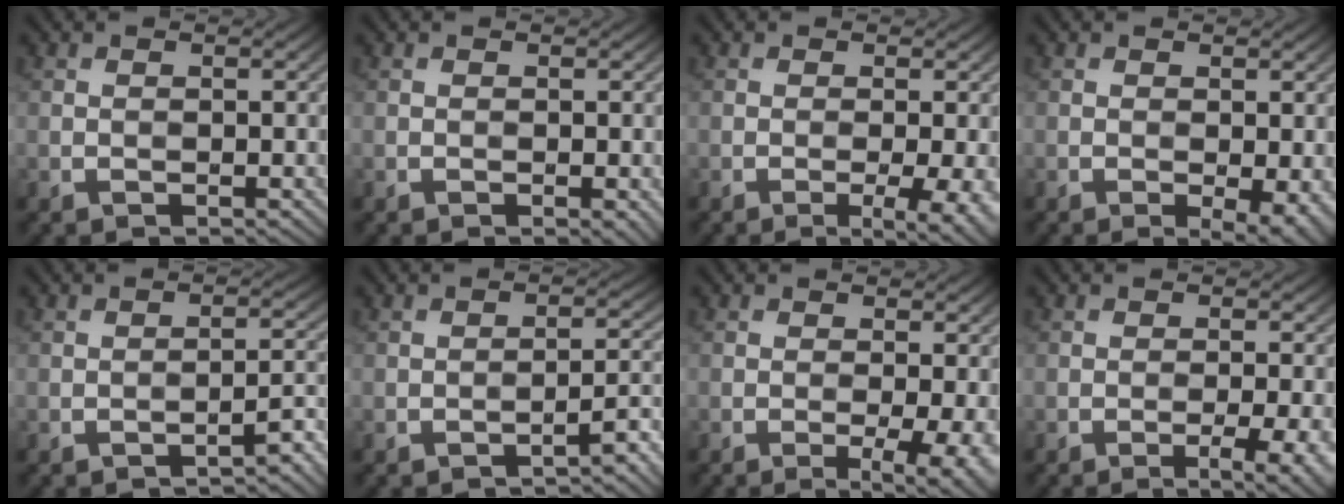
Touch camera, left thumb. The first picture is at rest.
{"total": 0.8, "force": [-0.2, 0.2, 0.7], "torque": [-0.013, -0.004, -0.004]}
{"total": 3.7, "force": [-1.2, 0.6, 3.5], "torque": [-0.056, -0.001, -0.017]}
{"total": 3.1, "force": [-0.9, 1.0, 2.8], "torque": [-0.040, -0.006, -0.010]}
{"total": 3.2, "force": [-2.7, 0.4, 1.7], "torque": [-0.017, 0.017, -0.038]}
{"total": 3.6, "force": [-2.9, 0.5, 2.1], "torque": [-0.023, 0.019, -0.043]}
{"total": 4.0, "force": [-1.2, 0.8, 3.8], "torque": [-0.059, -0.005, -0.017]}
{"total": 4.5, "force": [-1.8, 1.0, 4.0], "torque": [-0.057, 0.002, -0.023]}